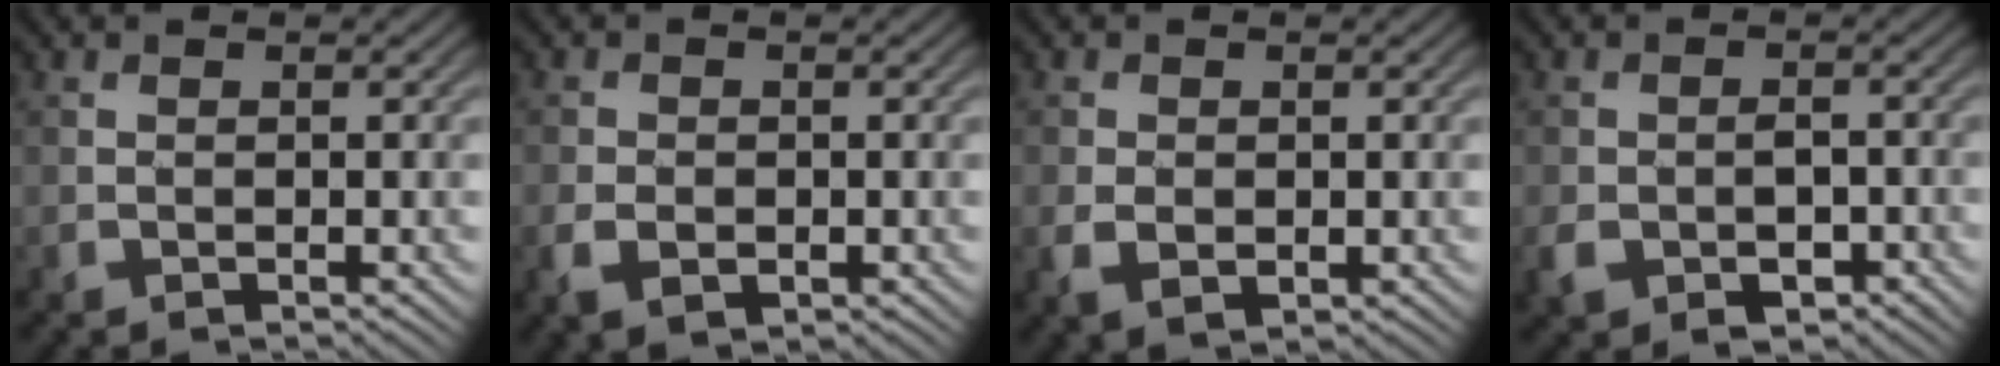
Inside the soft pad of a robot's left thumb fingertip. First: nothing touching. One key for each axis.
{"total": 3.5, "fx": -1.4, "fy": 2.3, "fz": 2.2, "tx": -0.049, "ty": -0.009, "tz": -0.029}
{"total": 3.0, "fx": -0.8, "fy": 2.0, "fz": 2.0, "tx": -0.046, "ty": -0.010, "tz": -0.014}
{"total": 5.7, "fx": -2.9, "fy": 4.0, "fz": 2.8, "tx": -0.050, "ty": -0.013, "tz": -0.048}